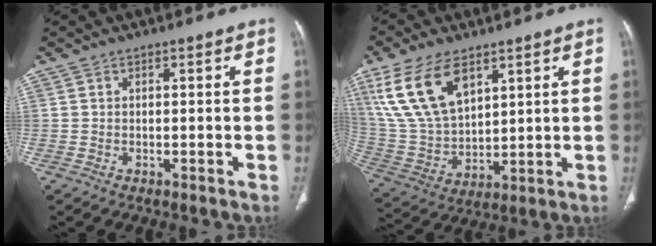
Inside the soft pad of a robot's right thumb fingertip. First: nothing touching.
{"total": 16.7, "force": [8.7, 8.9, 11.1], "torque": [-0.211, -0.026, 0.184]}